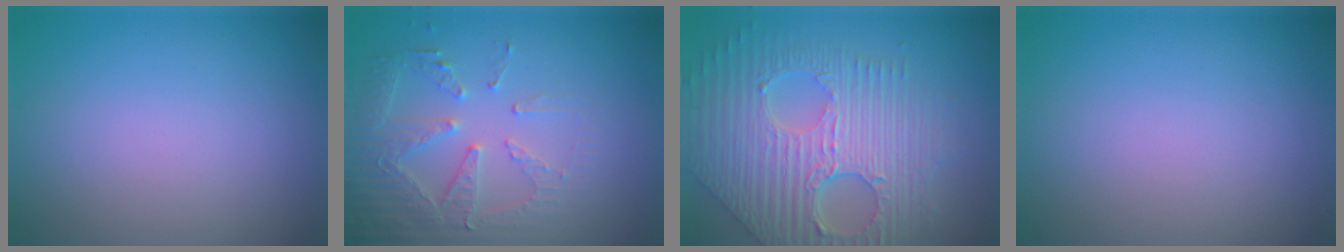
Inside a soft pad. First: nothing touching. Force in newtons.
{"total": 5.2, "press": 3.8, "slide": 3.5}
{"total": 9.8, "press": 6.7, "slide": 7.1}
{"total": 0.0}